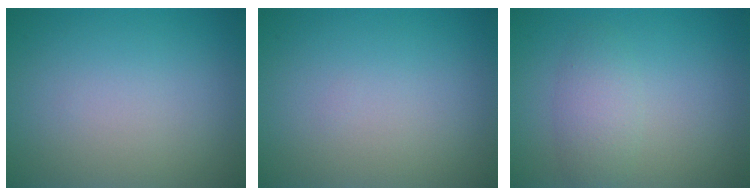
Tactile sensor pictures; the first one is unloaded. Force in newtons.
{"total": 0.0}
{"total": 2.5, "press": 2.5, "slide": 0.2}